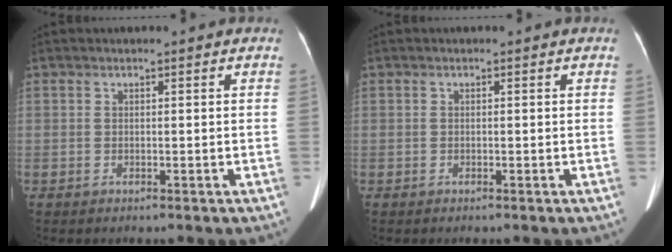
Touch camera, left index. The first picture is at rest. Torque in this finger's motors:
{"motor_torque": [-0.12, -0.06, -0.05, 0.01]}